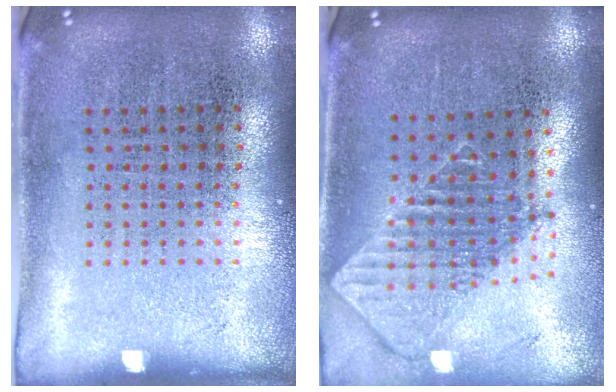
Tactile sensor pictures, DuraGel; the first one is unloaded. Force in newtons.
{"total": 2.0, "press": 1.5, "slide": 1.3}